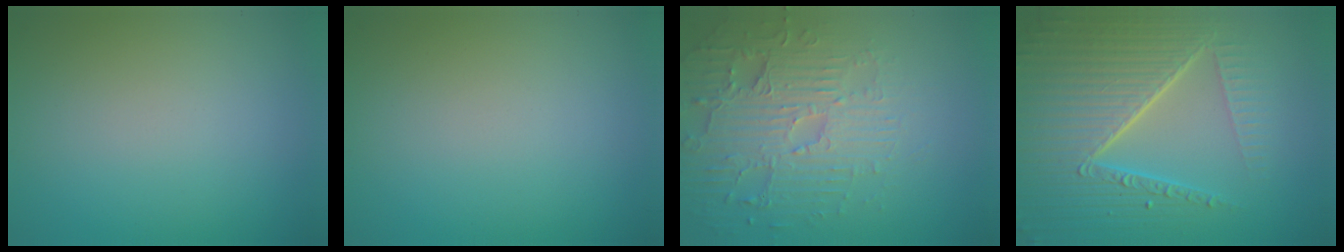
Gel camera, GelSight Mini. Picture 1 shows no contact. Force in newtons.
{"total": 0.0}
{"total": 5.1, "press": 4.5, "slide": 2.5}
{"total": 8.5, "press": 5.9, "slide": 6.1}